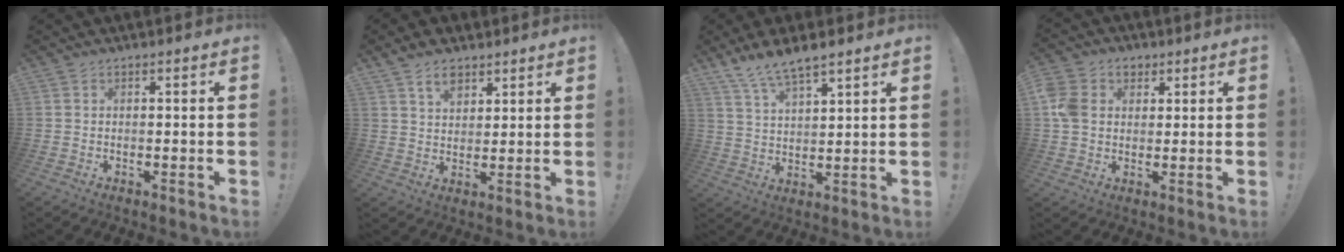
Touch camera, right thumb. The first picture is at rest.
{"total": 7.2, "force": [4.8, 4.2, 3.3], "torque": [-0.059, -0.017, 0.089]}
{"total": 8.0, "force": [6.7, 2.1, 3.9], "torque": [-0.073, -0.038, 0.124]}
{"total": 9.3, "force": [2.3, 7.7, 4.8], "torque": [-0.088, 0.002, 0.046]}